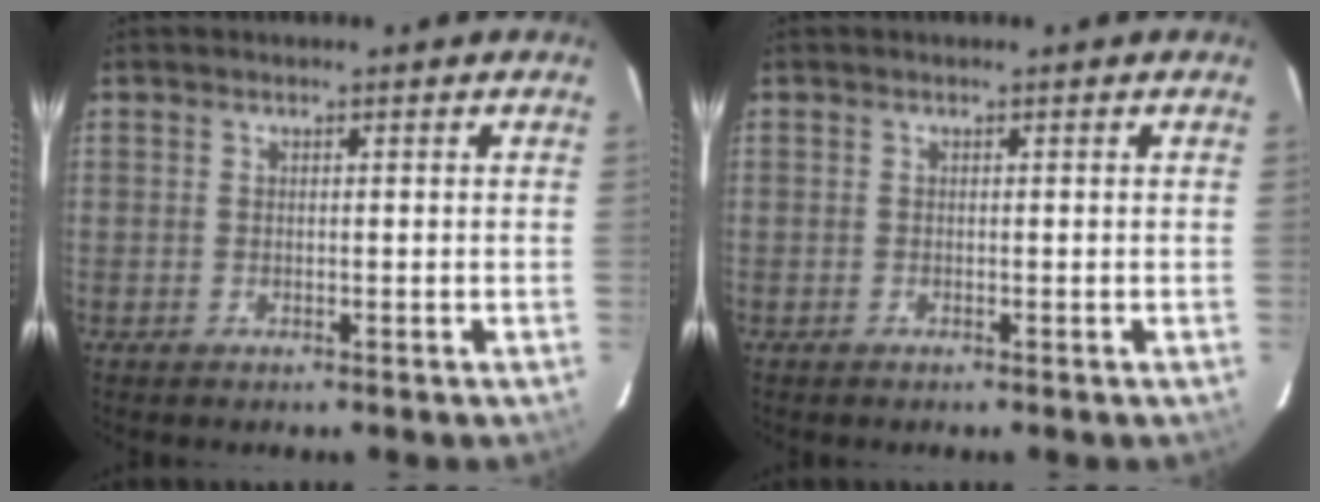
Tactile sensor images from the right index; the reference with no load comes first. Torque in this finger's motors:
{"motor_torque": [0.10, 0.04, 0.00, 0.01]}